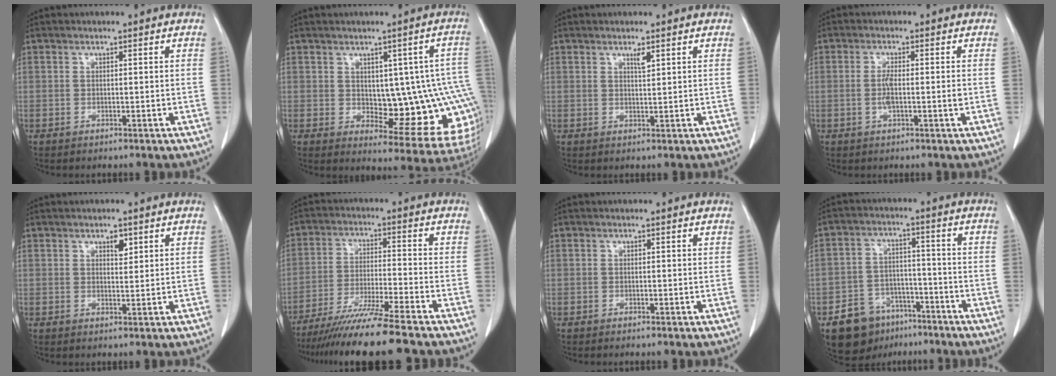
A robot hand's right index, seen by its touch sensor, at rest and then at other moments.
{"total": 13.3, "force": [-0.1, 5.1, 12.2], "torque": [-0.121, 0.013, 0.015]}
{"total": 1.4, "force": [0.9, 0.1, 1.0], "torque": [-0.021, -0.004, 0.017]}
{"total": 3.3, "force": [-0.5, 0.4, 3.2], "torque": [-0.068, -0.003, -0.010]}
{"total": 1.9, "force": [1.1, 0.8, 1.3], "torque": [-0.018, -0.004, 0.018]}
{"total": 13.0, "force": [-10.9, -1.7, 6.9], "torque": [-0.103, -0.035, -0.178]}
{"total": 0.0}
{"total": 9.3, "force": [-5.9, 6.5, 2.9], "torque": [-0.049, 0.016, -0.090]}